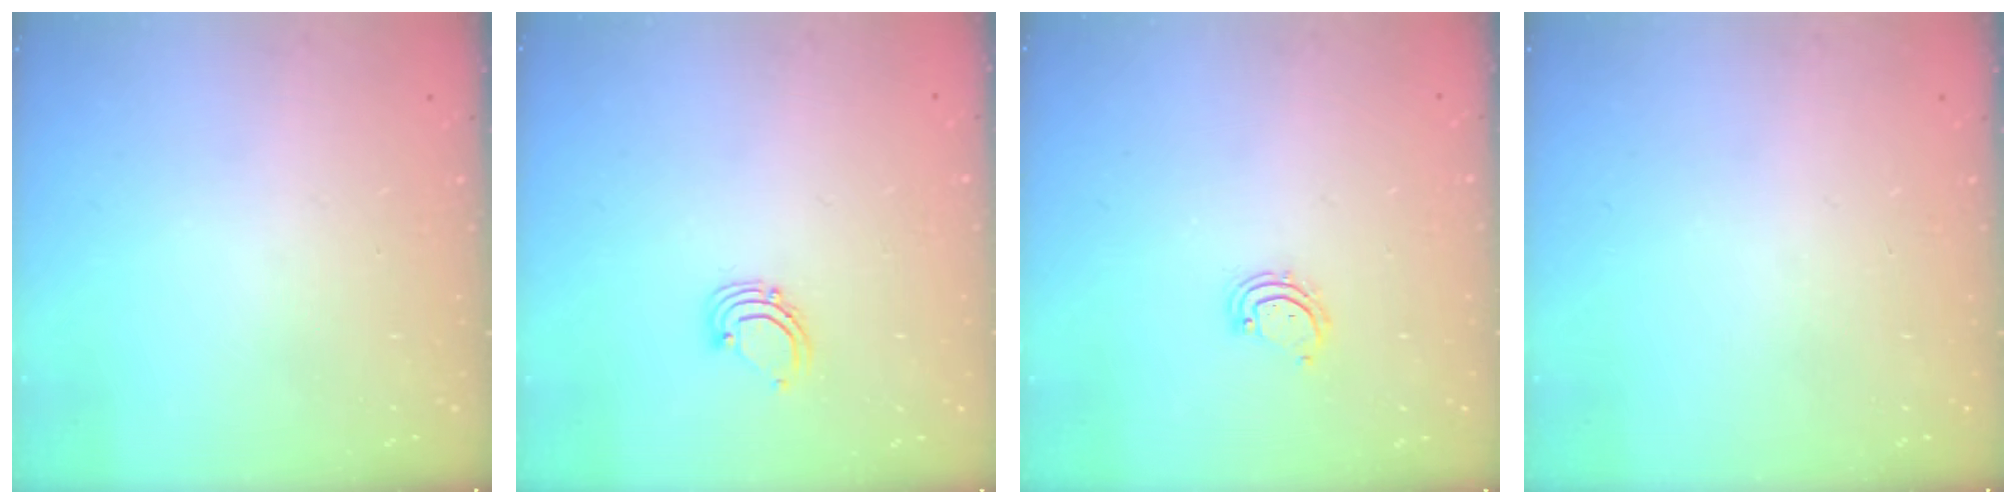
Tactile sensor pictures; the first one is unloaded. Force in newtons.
{"total": 2.9, "press": 2.9, "slide": 0.2}
{"total": 3.7, "press": 3.6, "slide": 0.5}
{"total": 0.0}